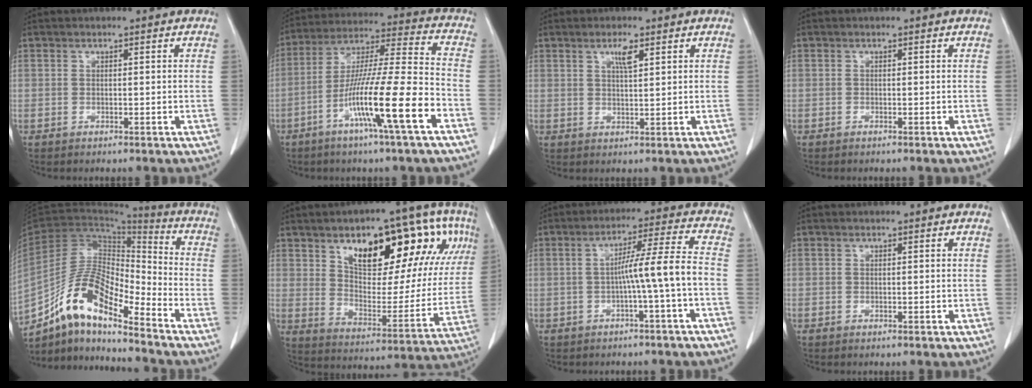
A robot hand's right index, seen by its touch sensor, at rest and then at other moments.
{"total": 15.6, "force": [-6.9, -0.6, 14.0], "torque": [-0.258, -0.007, -0.126]}
{"total": 2.8, "force": [1.5, 0.3, 2.3], "torque": [-0.043, -0.001, 0.027]}
{"total": 0.0}
{"total": 13.2, "force": [-10.0, 3.1, 8.1], "torque": [-0.156, 0.028, -0.181]}
{"total": 24.0, "force": [11.1, 9.1, 19.2], "torque": [-0.263, 0.032, 0.172]}
{"total": 7.3, "force": [-1.9, -1.5, 6.9], "torque": [-0.114, 0.019, -0.027]}
{"total": 0.0}